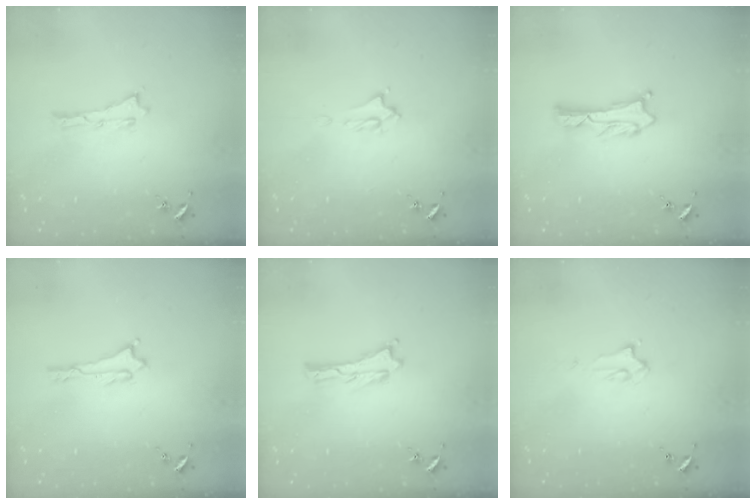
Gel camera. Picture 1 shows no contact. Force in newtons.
{"total": 1.6, "press": 1.6, "slide": 0.2}
{"total": 1.1, "press": 1.1, "slide": 0.2}
{"total": 0.0}
{"total": 0.0}
{"total": 2.0, "press": 2.0, "slide": 0.2}